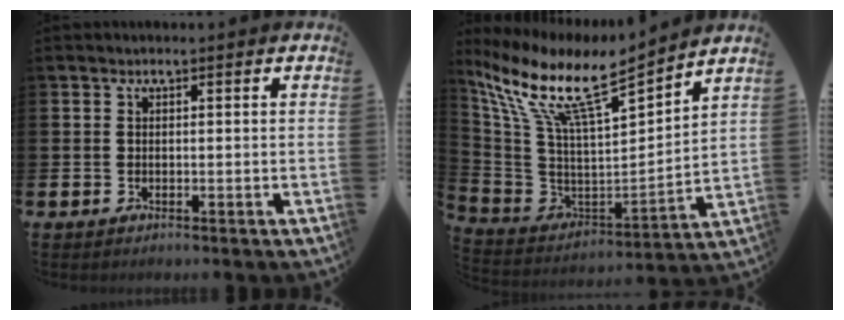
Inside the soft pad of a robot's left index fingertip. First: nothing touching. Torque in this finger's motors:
{"motor_torque": [1.16, -0.98, 0.24, 0.21]}